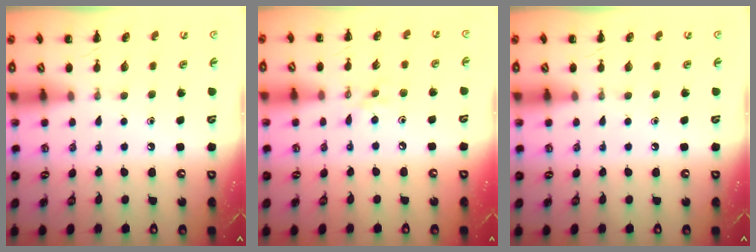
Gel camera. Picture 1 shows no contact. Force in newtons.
{"total": 5.4, "press": 5.1, "slide": 1.9}
{"total": 0.0}